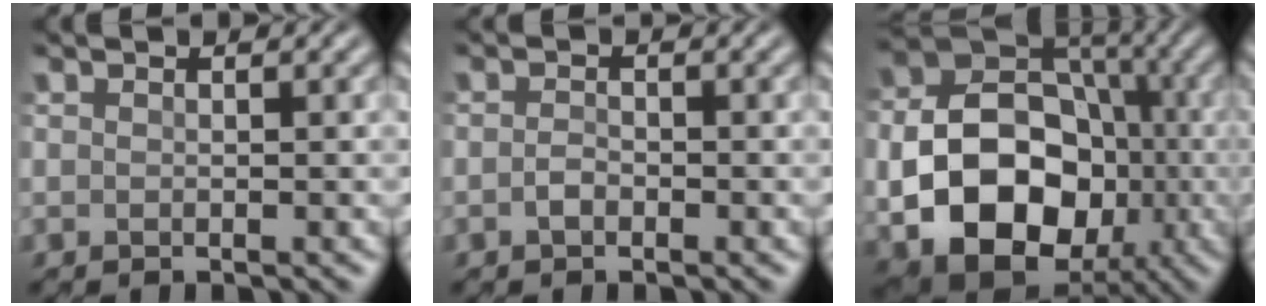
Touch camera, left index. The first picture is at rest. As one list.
[{"total": 1.0, "force": [-0.8, 0.3, 0.4], "torque": [-0.014, -0.002, -0.013]}, {"total": 13.7, "force": [-3.5, 10.2, 8.4], "torque": [-0.143, -0.026, -0.050]}]